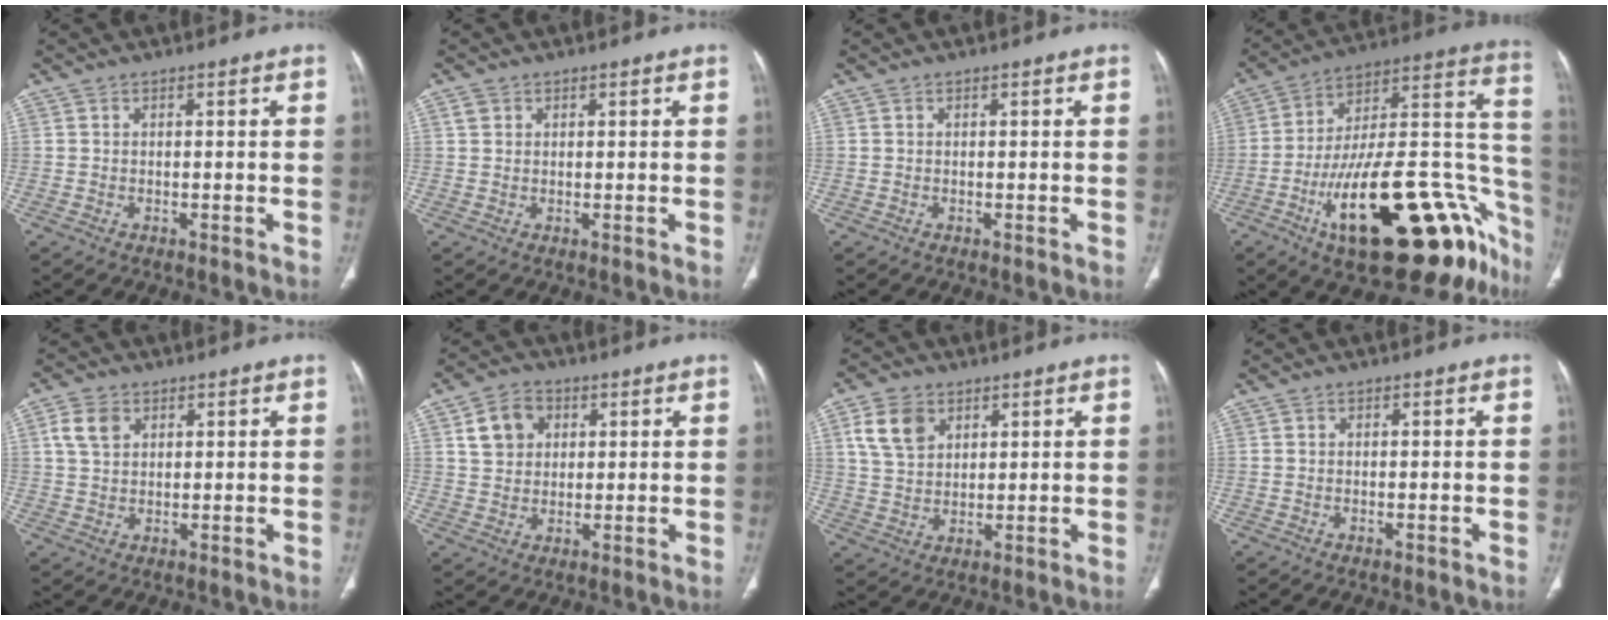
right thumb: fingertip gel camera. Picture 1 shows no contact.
{"total": 1.3, "force": [0.6, 1.1, 0.4], "torque": [-0.003, 0.002, 0.011]}
{"total": 0.0}
{"total": 36.8, "force": [-15.3, 14.0, 30.4], "torque": [-0.333, 0.082, -0.228]}
{"total": 5.0, "force": [2.0, 3.6, 2.9], "torque": [-0.051, 0.002, 0.041]}
{"total": 7.0, "force": [2.5, 5.6, 3.4], "torque": [-0.039, 0.001, 0.043]}
{"total": 7.9, "force": [3.6, 5.5, 4.3], "torque": [-0.065, -0.007, 0.074]}
{"total": 0.5, "force": [-0.3, 0.1, 0.4], "torque": [-0.011, 0.001, -0.003]}